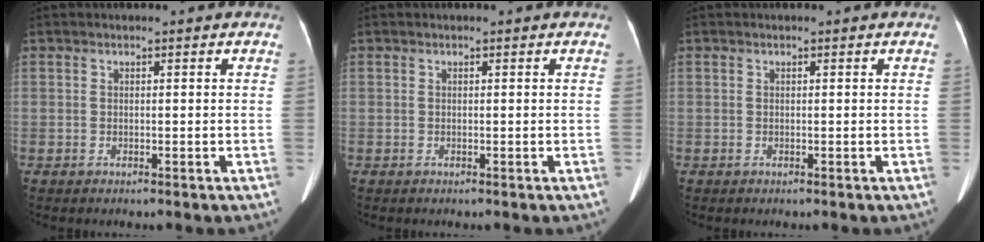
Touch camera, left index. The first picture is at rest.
{"total": 0.0}
{"total": 0.0}